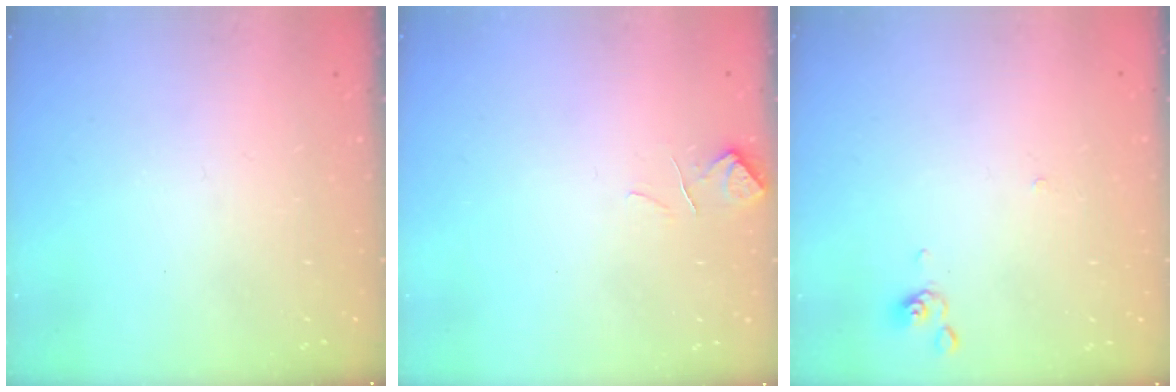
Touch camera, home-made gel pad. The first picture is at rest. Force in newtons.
{"total": 0.8, "press": 0.3, "slide": 0.7}
{"total": 1.0, "press": 1.0, "slide": 0.2}